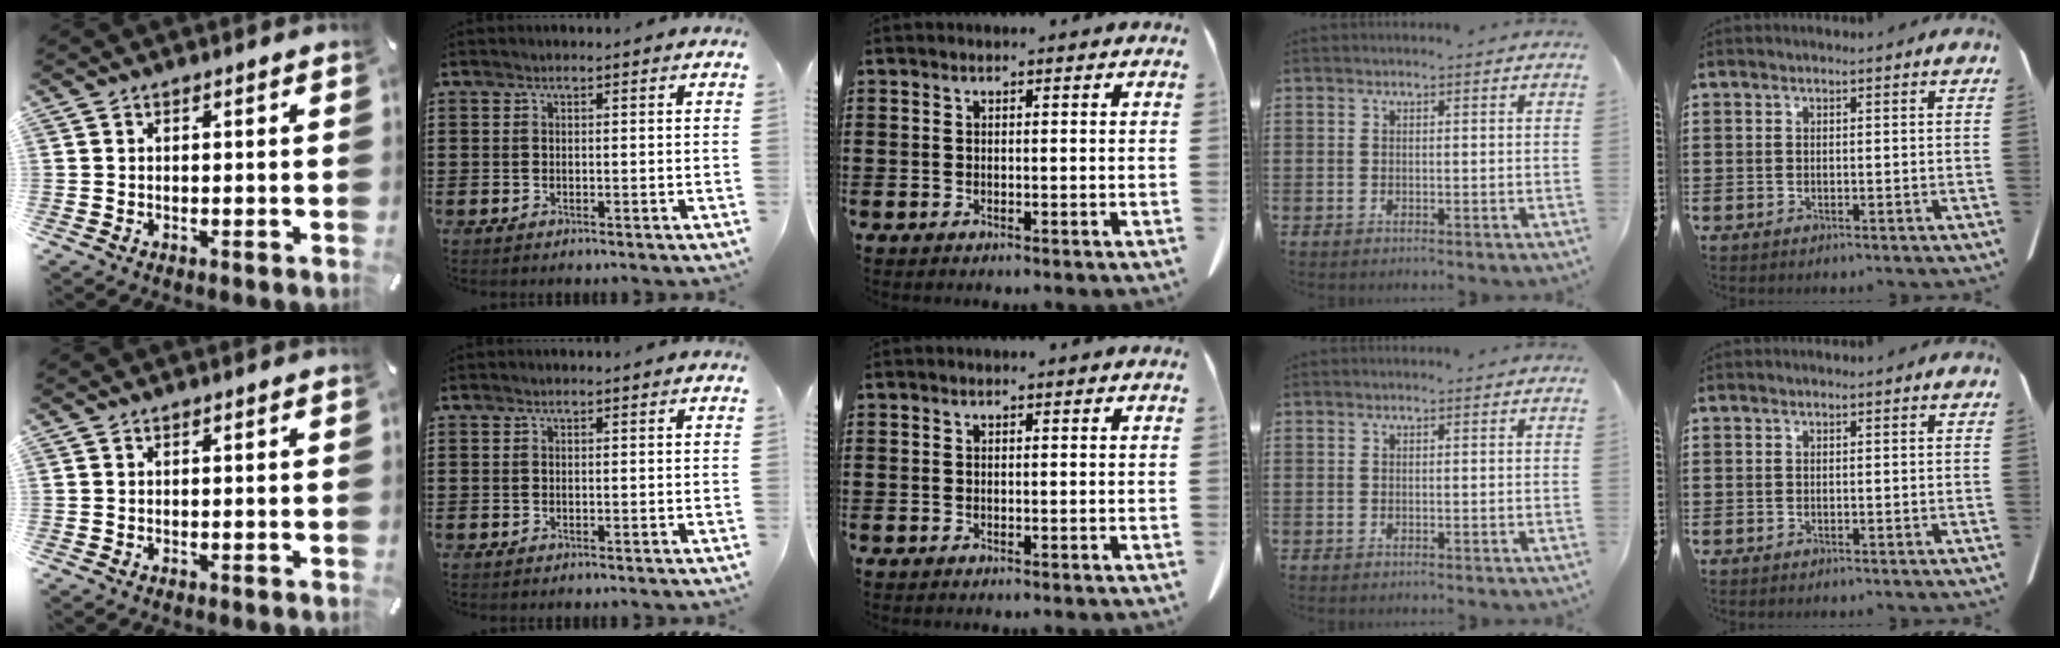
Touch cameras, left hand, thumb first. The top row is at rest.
{}